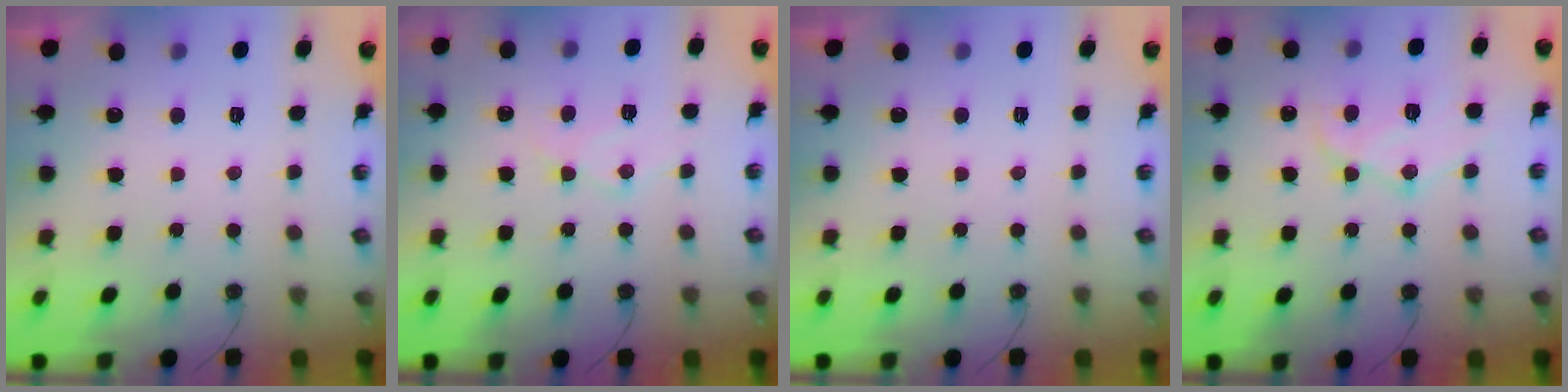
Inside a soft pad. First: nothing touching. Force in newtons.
{"total": 10.2, "press": 10.2, "slide": 0.8}
{"total": 0.0}
{"total": 12.4, "press": 12.4, "slide": 1.1}